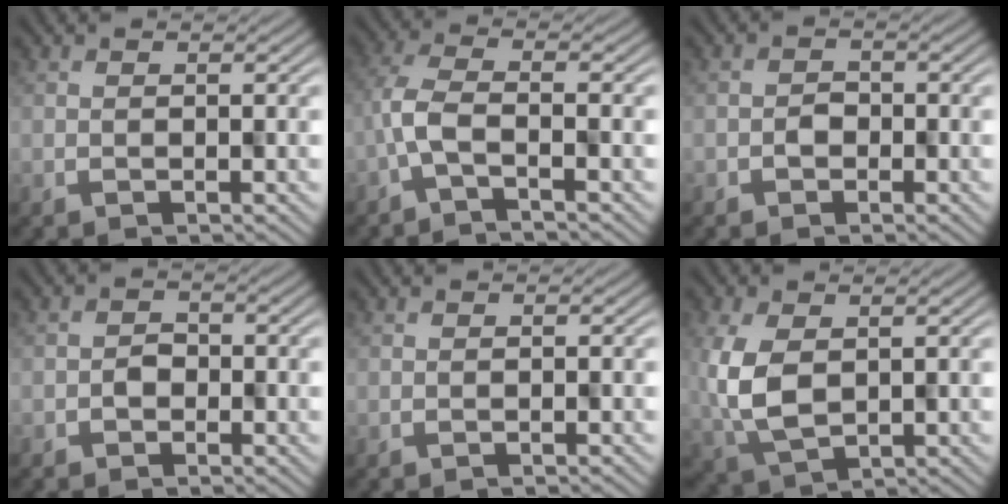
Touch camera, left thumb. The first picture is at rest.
{"total": 4.4, "force": [-2.0, 1.4, 3.6], "torque": [-0.078, 0.003, -0.052]}
{"total": 1.2, "force": [-0.3, 1.1, 0.3], "torque": [-0.004, 0.002, -0.009]}
{"total": 1.2, "force": [-0.4, 1.1, 0.3], "torque": [-0.004, 0.002, -0.011]}
{"total": 0.0}
{"total": 7.6, "force": [0.4, 5.1, 5.6], "torque": [-0.145, -0.023, 0.015]}